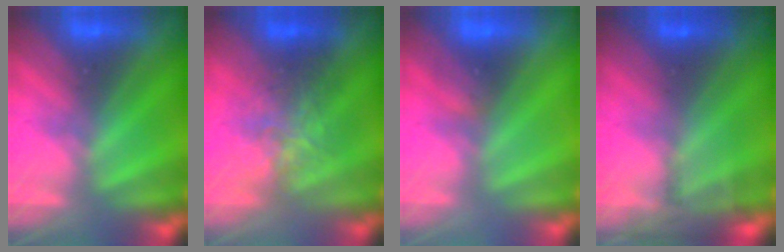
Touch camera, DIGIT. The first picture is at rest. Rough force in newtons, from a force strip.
{"total": 2.4}
{"total": 1.2}
{"total": 8.7}